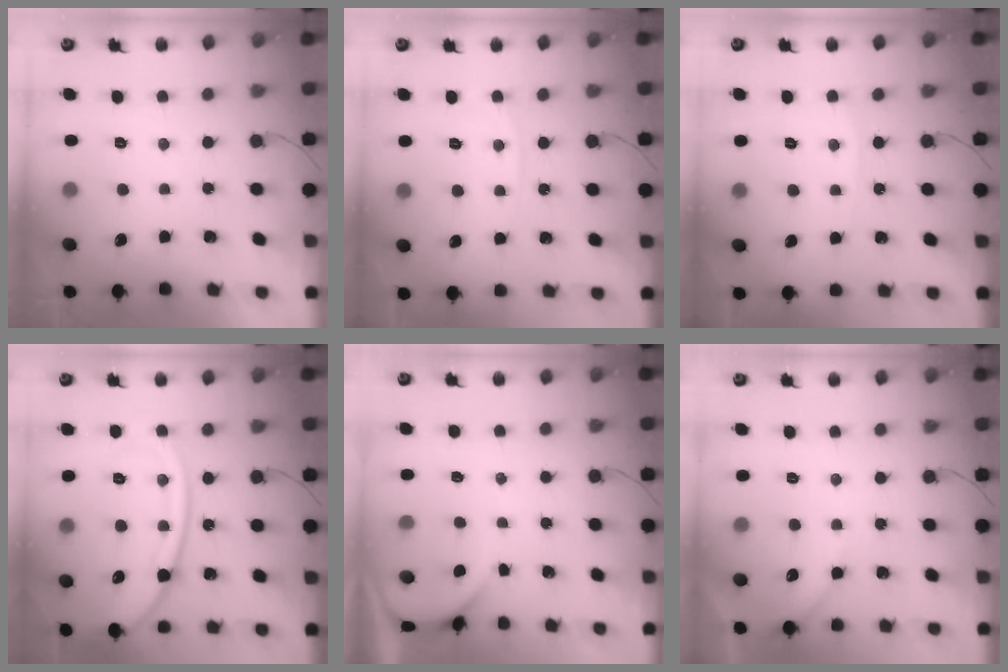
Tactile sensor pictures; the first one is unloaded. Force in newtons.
{"total": 4.5, "press": 4.5, "slide": 0.6}
{"total": 3.9, "press": 3.9, "slide": 0.5}
{"total": 17.6, "press": 17.5, "slide": 2.0}
{"total": 0.0}
{"total": 3.9, "press": 3.8, "slide": 0.6}